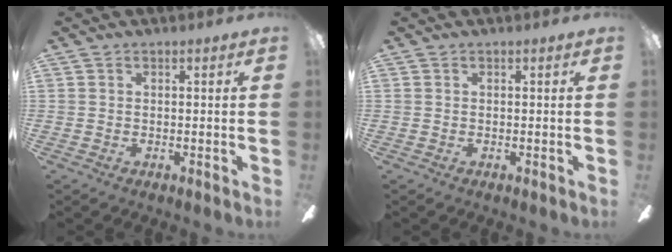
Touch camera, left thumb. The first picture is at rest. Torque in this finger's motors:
{"motor_torque": [-0.07, 0.02, 0.18, -0.08, 0.00]}